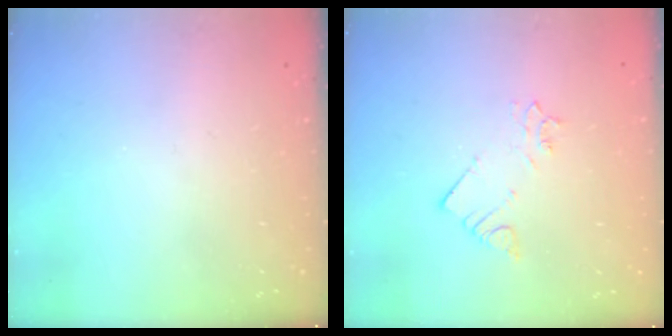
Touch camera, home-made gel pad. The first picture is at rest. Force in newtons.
{"total": 2.1, "press": 2.1, "slide": 0.0}